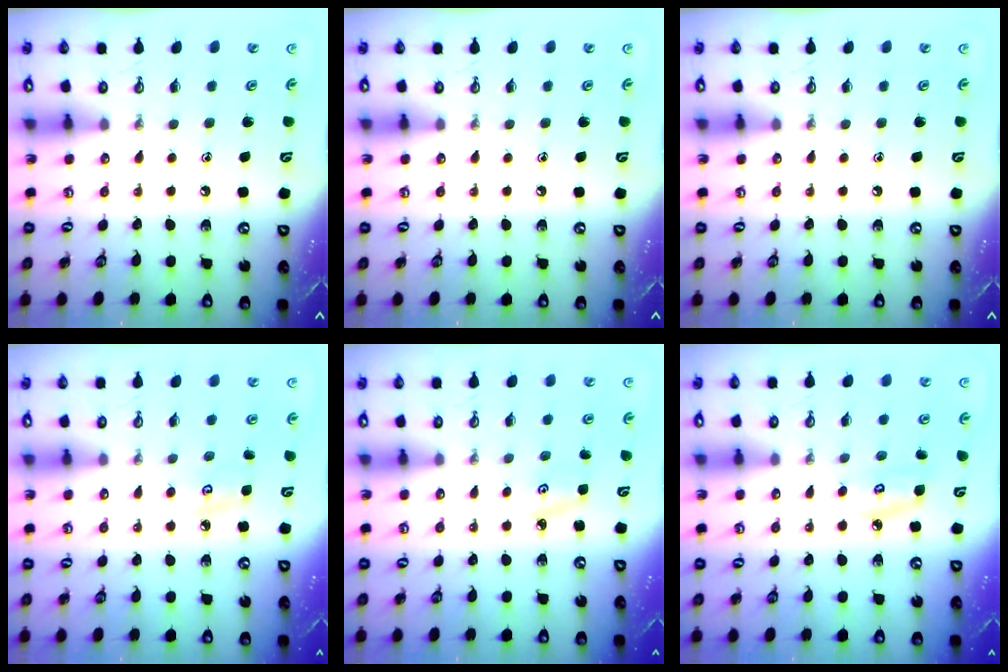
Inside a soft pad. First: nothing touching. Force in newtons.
{"total": 0.0}
{"total": 0.0}
{"total": 4.7, "press": 4.6, "slide": 0.4}
{"total": 2.9, "press": 2.9, "slide": 0.5}
{"total": 6.5, "press": 6.5, "slide": 0.6}